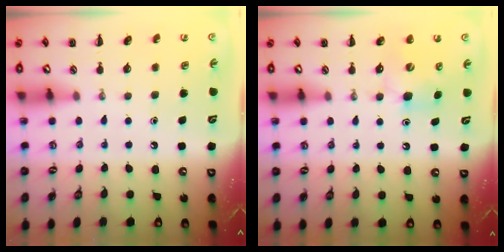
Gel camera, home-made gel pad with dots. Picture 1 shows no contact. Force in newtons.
{"total": 4.9, "press": 4.8, "slide": 1.0}